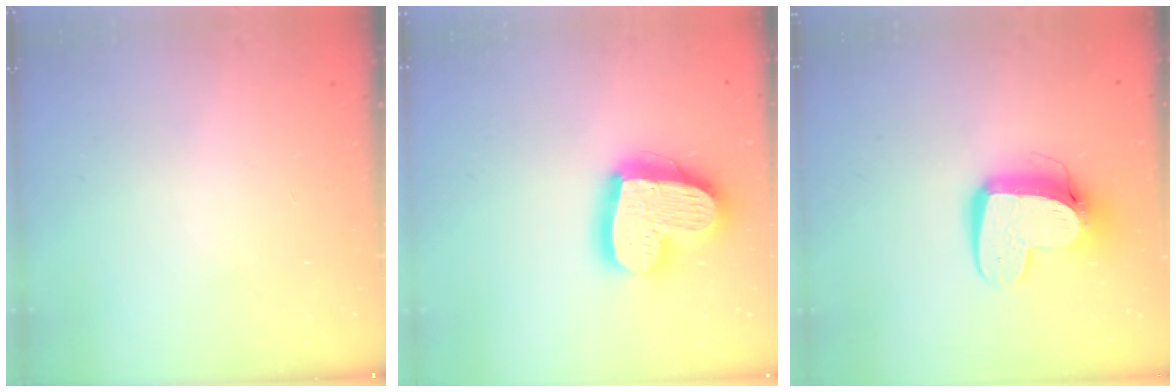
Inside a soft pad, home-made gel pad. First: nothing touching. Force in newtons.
{"total": 20.2, "press": 20.1, "slide": 2.0}
{"total": 12.4, "press": 12.3, "slide": 1.2}